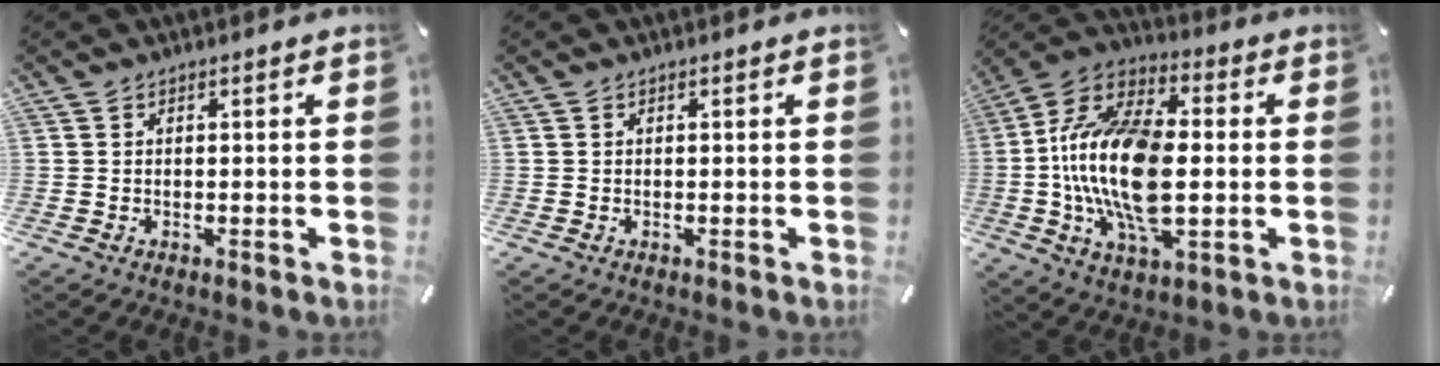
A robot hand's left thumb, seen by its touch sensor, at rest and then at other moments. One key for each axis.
{"total": 0.0}
{"total": 20.0, "fx": -1.4, "fy": 11.0, "fz": 16.7, "tx": -0.360, "ty": -0.002, "tz": -0.027}